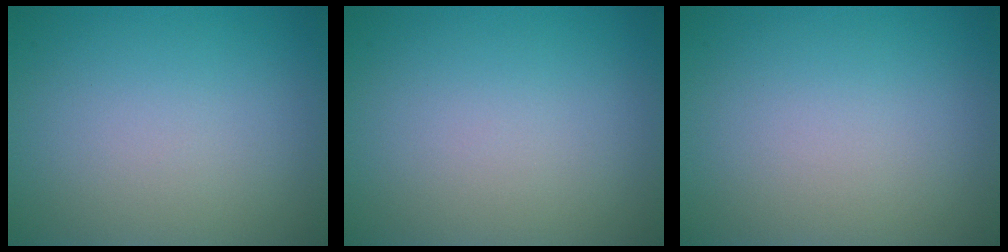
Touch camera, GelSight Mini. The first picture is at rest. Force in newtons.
{"total": 0.0}
{"total": 0.0}